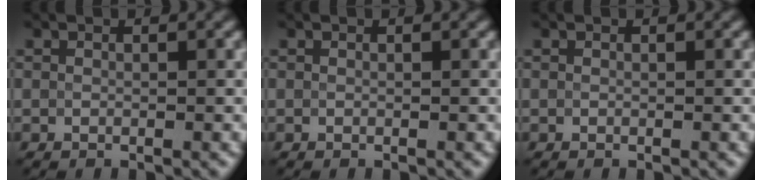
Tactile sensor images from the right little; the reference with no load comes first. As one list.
[{"total": 0.0}, {"total": 0.0}]